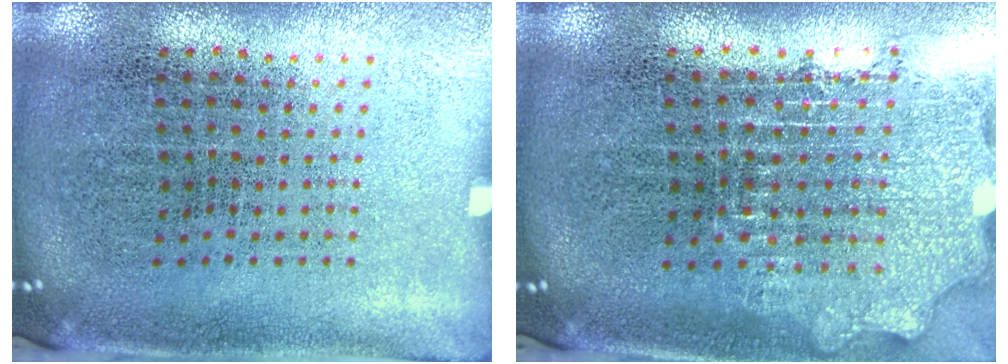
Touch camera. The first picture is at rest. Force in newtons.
{"total": 2.0, "press": 1.6, "slide": 1.2}